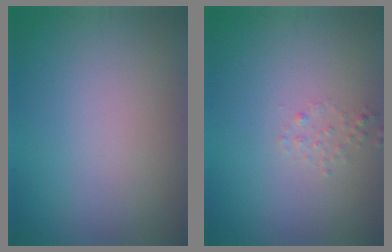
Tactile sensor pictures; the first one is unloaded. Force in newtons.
{"total": 0.8, "press": 0.8, "slide": 0.1}